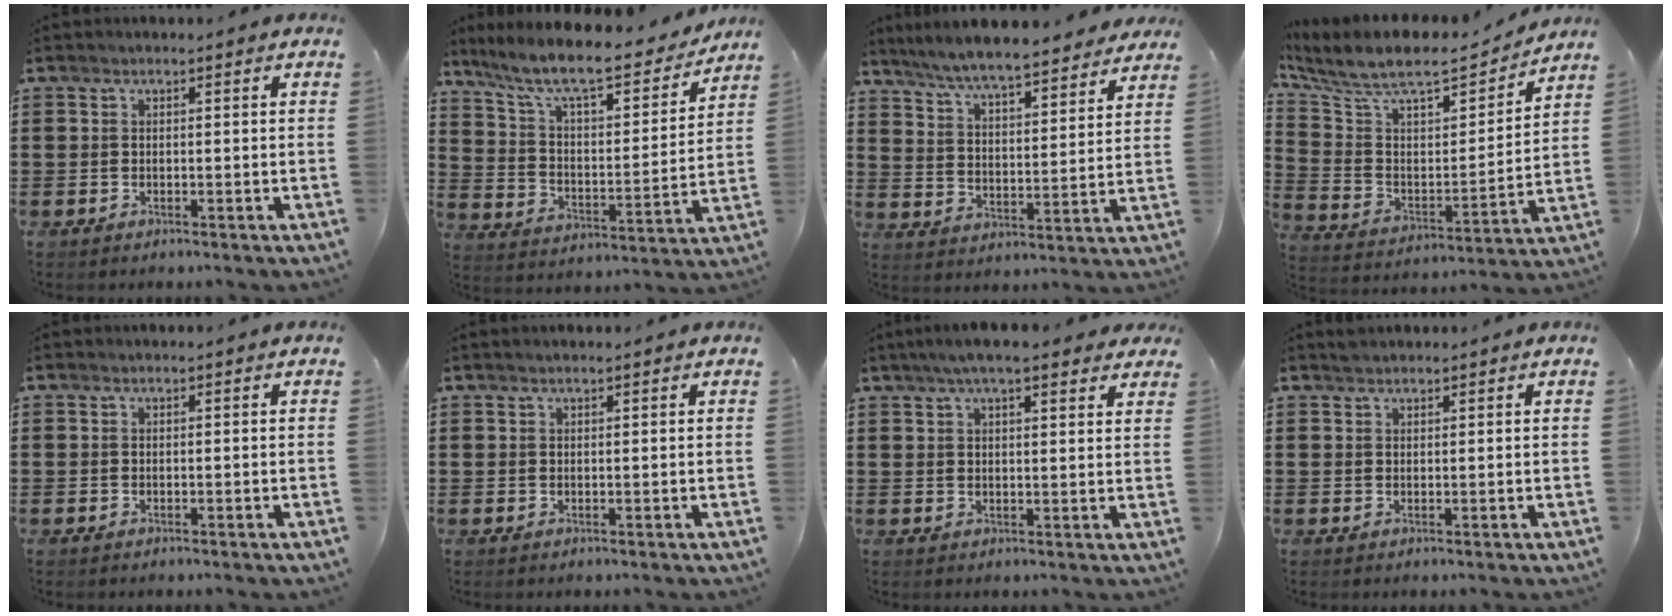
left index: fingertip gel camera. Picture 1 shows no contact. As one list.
[{"total": 9.9, "force": [8.4, 1.1, 5.1], "torque": [-0.133, -0.052, 0.141]}, {"total": 6.8, "force": [6.5, 0.1, 2.0], "torque": [-0.069, -0.040, 0.112]}, {"total": 8.5, "force": [7.3, 1.8, 3.9], "torque": [-0.112, -0.055, 0.121]}, {"total": 0.0}, {"total": 0.7, "force": [0.6, 0.0, 0.4], "torque": [-0.008, -0.001, 0.012]}, {"total": 5.6, "force": [4.4, 1.0, 3.3], "torque": [-0.074, 0.001, 0.078]}, {"total": 1.3, "force": [1.3, 0.4, 0.2], "torque": [-0.005, 0.001, 0.025]}]